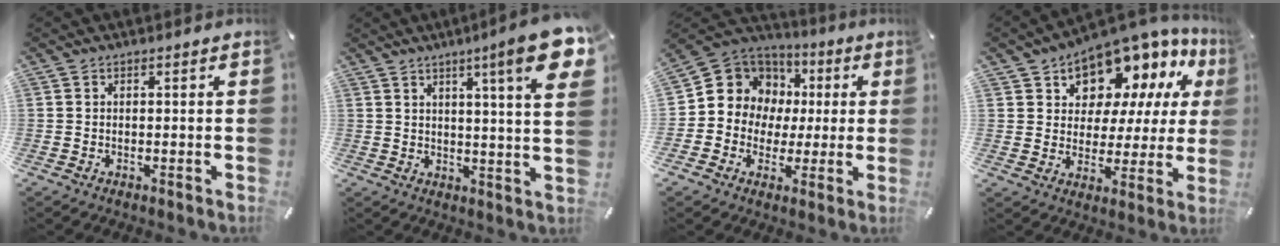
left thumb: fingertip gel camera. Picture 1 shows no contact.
{"total": 13.3, "force": [6.5, 1.2, 11.5], "torque": [-0.172, -0.033, 0.097]}
{"total": 10.0, "force": [1.8, 9.8, 1.4], "torque": [-0.043, -0.031, 0.037]}
{"total": 11.9, "force": [9.5, 6.5, 3.1], "torque": [-0.056, -0.094, 0.168]}